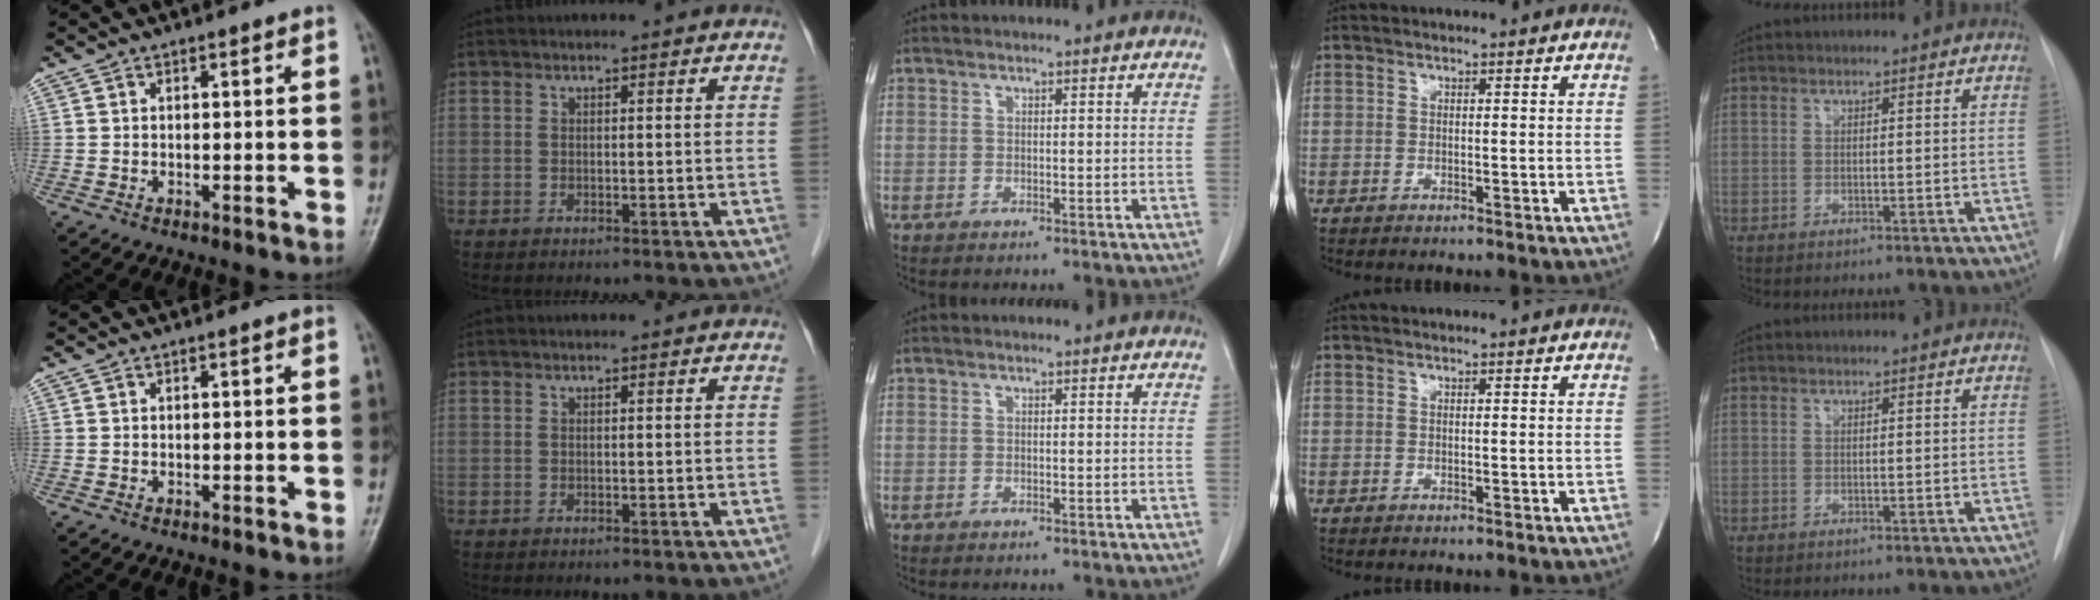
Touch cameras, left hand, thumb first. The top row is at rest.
{}